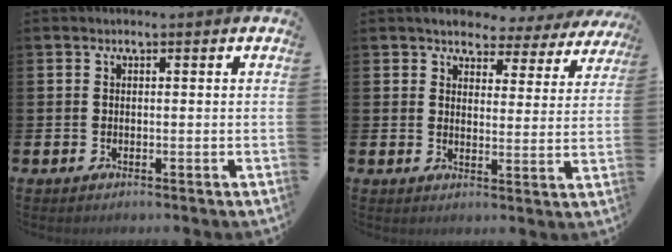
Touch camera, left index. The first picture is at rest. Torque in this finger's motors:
{"motor_torque": [1.17, -0.97, 0.51, 0.07]}